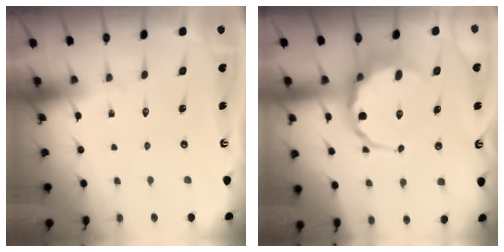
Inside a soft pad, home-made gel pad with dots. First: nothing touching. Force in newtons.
{"total": 7.9, "press": 7.5, "slide": 2.4}